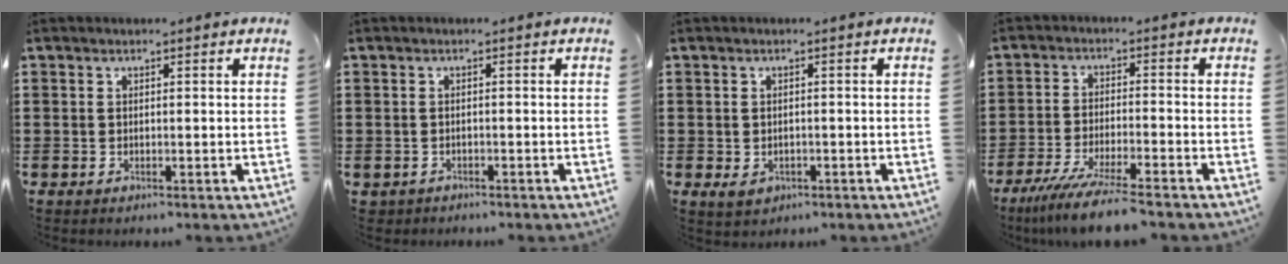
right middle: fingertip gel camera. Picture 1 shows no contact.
{"total": 0.9, "force": [-0.8, 0.2, -0.1], "torque": [-0.002, -0.001, -0.019]}
{"total": 1.5, "force": [-0.7, 1.0, 0.8], "torque": [-0.019, -0.003, -0.014]}
{"total": 7.0, "force": [-6.0, -0.4, 3.6], "torque": [-0.080, -0.019, -0.114]}